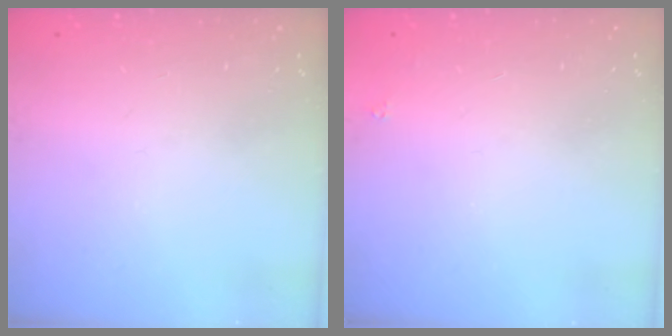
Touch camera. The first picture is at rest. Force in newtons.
{"total": 1.6, "press": 1.5, "slide": 0.2}